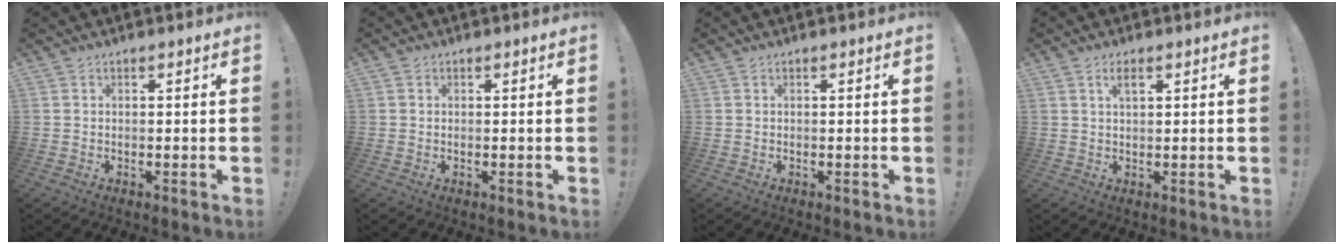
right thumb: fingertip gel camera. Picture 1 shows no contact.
{"total": 0.6, "force": [0.1, 0.5, 0.0], "torque": [0.005, 0.000, 0.002]}
{"total": 0.0}
{"total": 2.8, "force": [1.4, 0.9, 2.2], "torque": [-0.030, -0.004, 0.022]}